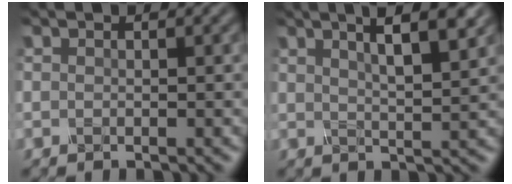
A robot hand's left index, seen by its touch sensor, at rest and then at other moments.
{"total": 7.0, "force": [3.7, 2.0, 5.6], "torque": [-0.057, 0.027, 0.034]}